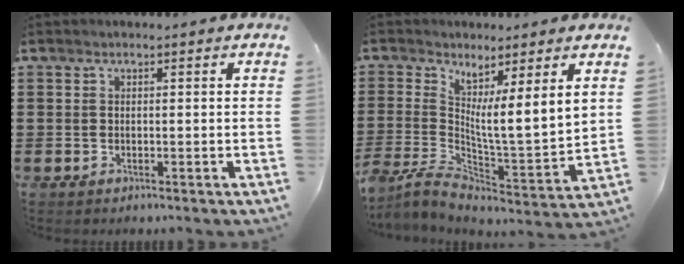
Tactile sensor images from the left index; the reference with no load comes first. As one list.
[{"total": 5.3, "force": [2.9, 0.0, 4.4], "torque": [-0.095, -0.038, 0.043]}]